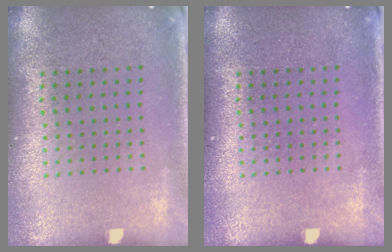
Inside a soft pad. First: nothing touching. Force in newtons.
{"total": 0.0}